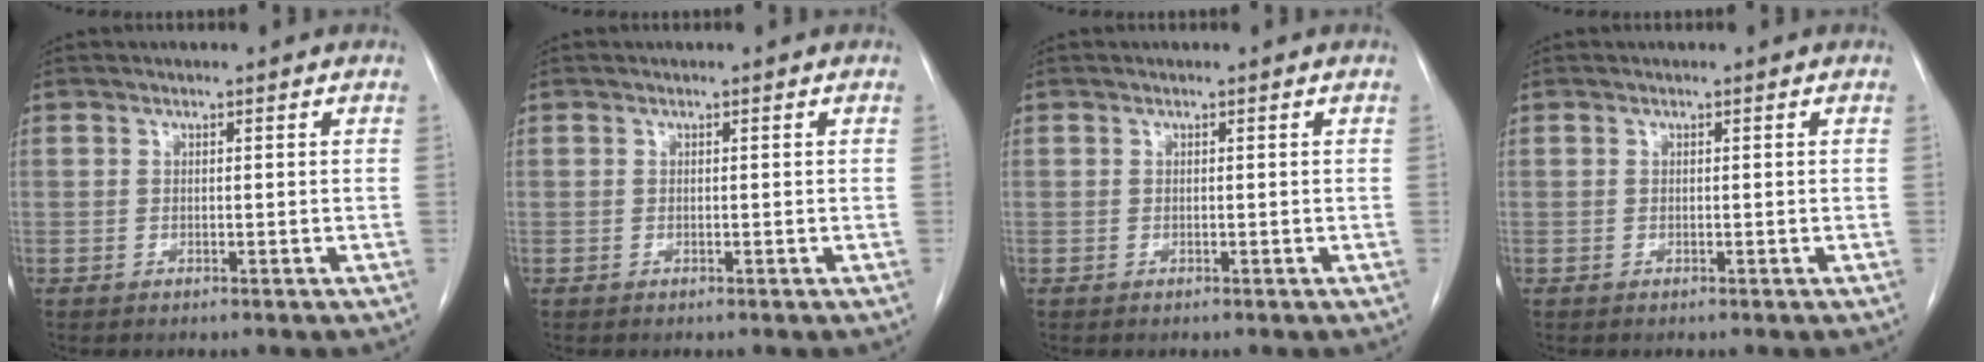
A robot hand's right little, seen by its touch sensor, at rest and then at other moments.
{"total": 0.0}
{"total": 0.0}
{"total": 0.0}